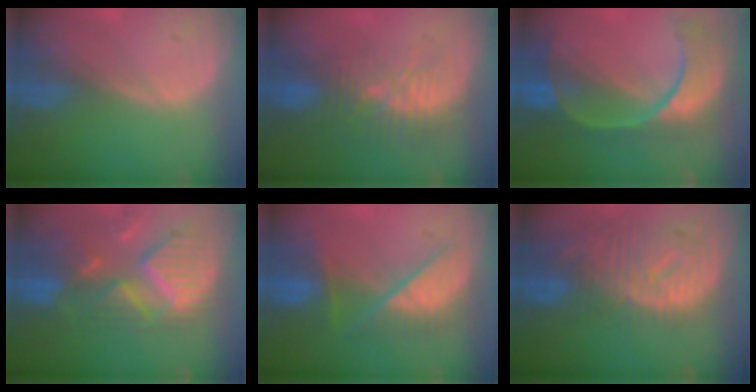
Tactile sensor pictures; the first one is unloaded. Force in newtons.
{"total": 9.3, "press": 8.6, "slide": 3.7}
{"total": 11.2, "press": 9.3, "slide": 6.2}
{"total": 11.9, "press": 10.4, "slide": 5.7}
{"total": 7.9, "press": 7.9, "slide": 0.5}
{"total": 12.2, "press": 10.5, "slide": 6.2}